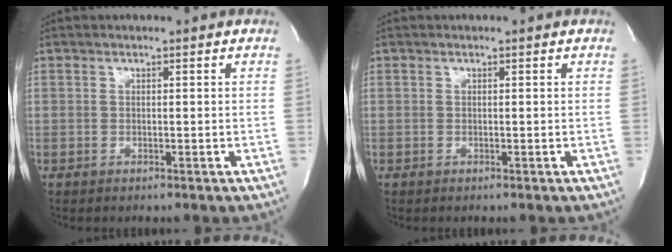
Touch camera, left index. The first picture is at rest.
{"total": 0.0}